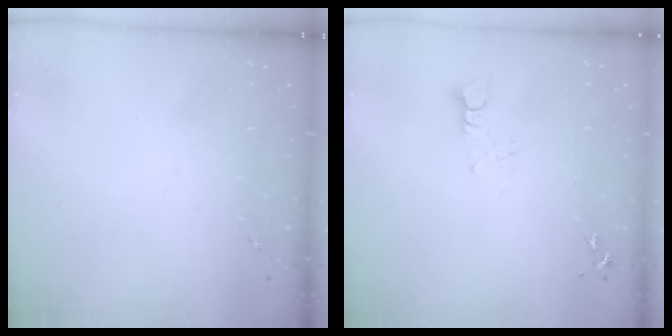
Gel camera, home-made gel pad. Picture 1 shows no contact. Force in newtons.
{"total": 3.1, "press": 3.1, "slide": 0.3}